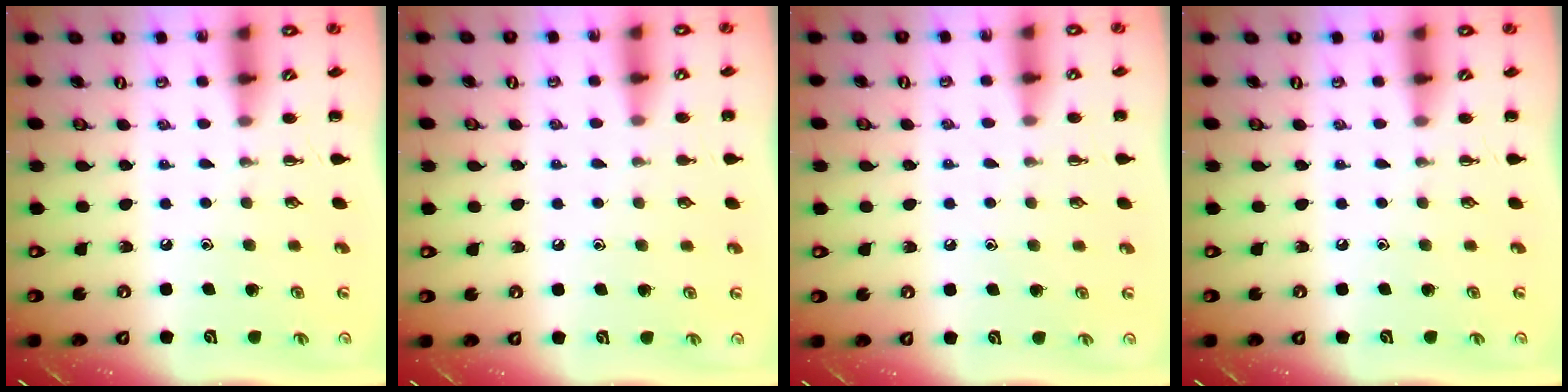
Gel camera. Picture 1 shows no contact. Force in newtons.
{"total": 3.1, "press": 3.0, "slide": 1.0}
{"total": 6.0, "press": 5.8, "slide": 1.6}
{"total": 0.0}